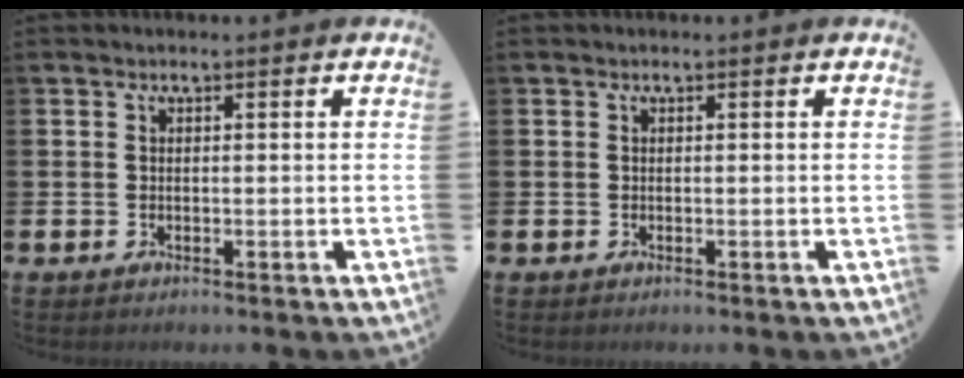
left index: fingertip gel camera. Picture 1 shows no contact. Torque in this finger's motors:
{"motor_torque": [0.00, 0.00, 0.00, -0.01]}